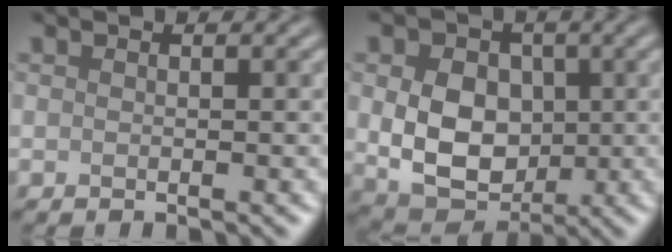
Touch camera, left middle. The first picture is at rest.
{"total": 8.2, "force": [0.4, 6.2, 5.3], "torque": [-0.095, -0.013, 0.010]}